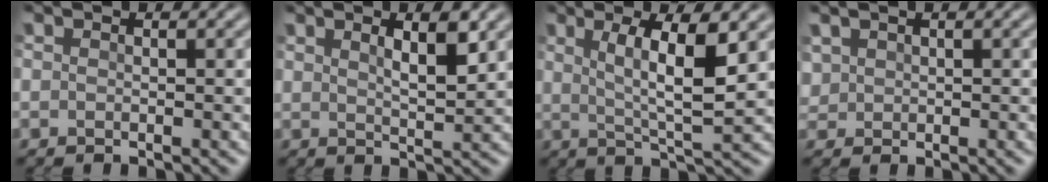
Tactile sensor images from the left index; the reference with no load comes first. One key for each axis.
{"total": 3.3, "fx": 1.7, "fy": 0.8, "fz": 2.7, "tx": -0.045, "ty": -0.003, "tz": 0.026}
{"total": 6.1, "fx": 1.8, "fy": 1.3, "fz": 5.7, "tx": -0.097, "ty": -0.009, "tz": 0.033}
{"total": 1.0, "fx": 0.5, "fy": 0.9, "fz": 0.2, "tx": -0.010, "ty": -0.001, "tz": 0.015}